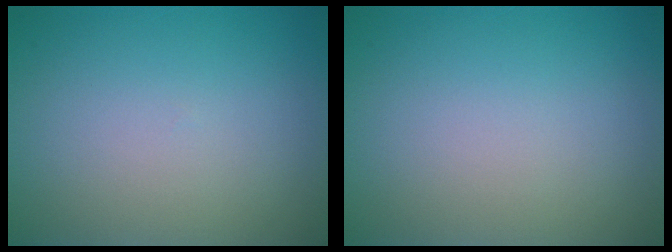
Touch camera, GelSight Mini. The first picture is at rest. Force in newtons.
{"total": 0.0}